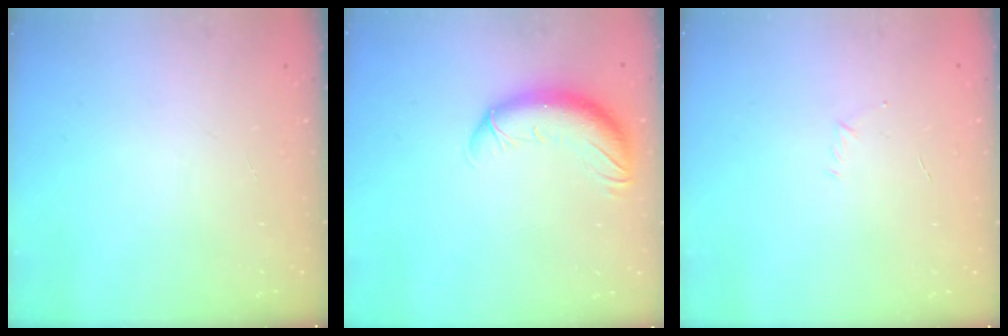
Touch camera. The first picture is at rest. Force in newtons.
{"total": 11.5, "press": 11.3, "slide": 2.4}
{"total": 3.0, "press": 2.9, "slide": 0.7}